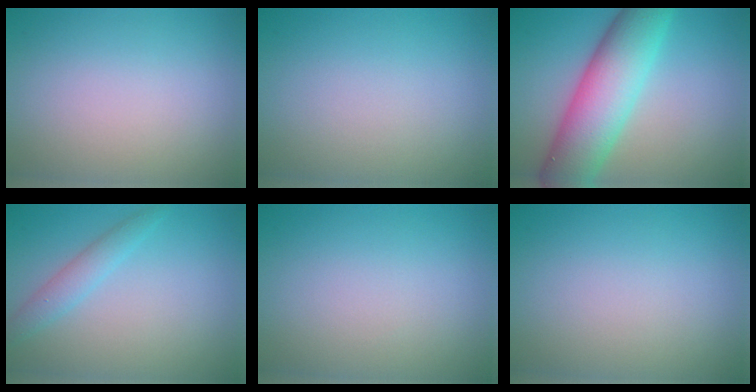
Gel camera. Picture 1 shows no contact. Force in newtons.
{"total": 0.0}
{"total": 9.1, "press": 9.1, "slide": 0.4}
{"total": 2.1, "press": 2.1, "slide": 0.1}
{"total": 0.0}
{"total": 0.0}